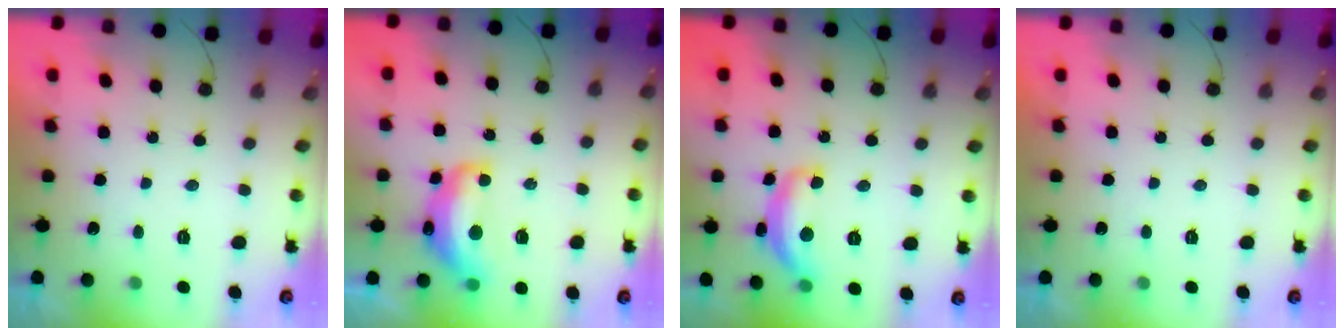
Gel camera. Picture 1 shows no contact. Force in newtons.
{"total": 14.0, "press": 14.0, "slide": 1.1}
{"total": 13.5, "press": 13.5, "slide": 0.9}
{"total": 0.0}